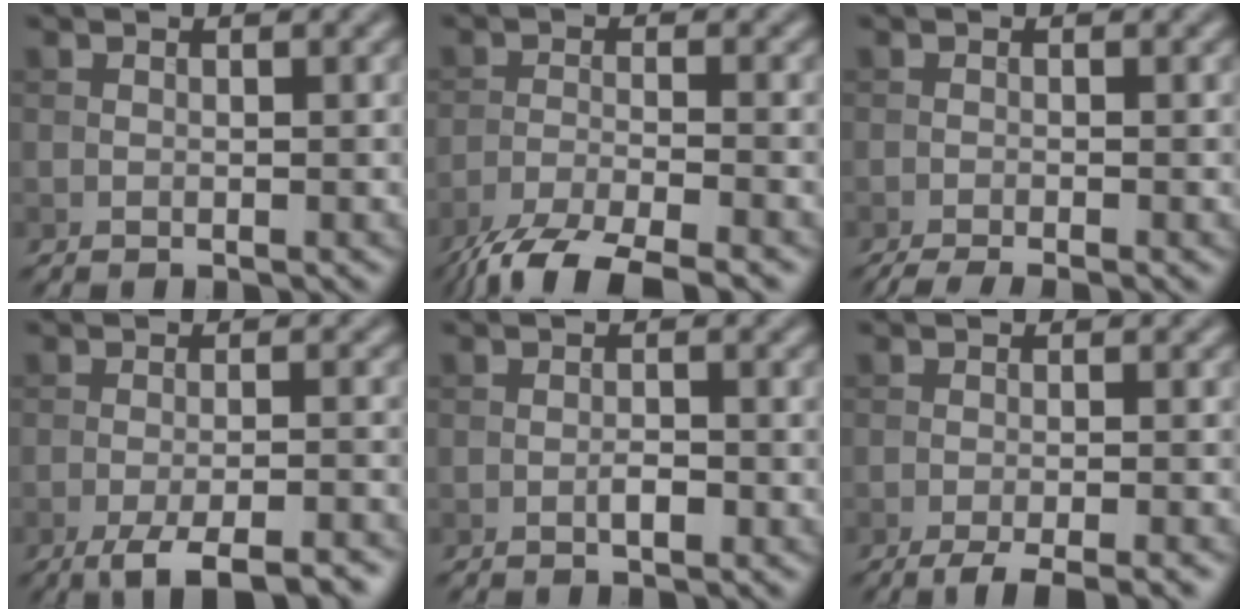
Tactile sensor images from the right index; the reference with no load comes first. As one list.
[{"total": 6.9, "force": [-5.5, 1.4, 4.0], "torque": [-0.068, -0.010, -0.107]}, {"total": 3.3, "force": [-2.4, 0.5, 2.2], "torque": [-0.034, 0.000, -0.046]}, {"total": 6.3, "force": [-4.3, 1.5, 4.4], "torque": [-0.065, -0.007, -0.065]}, {"total": 1.3, "force": [-0.6, 0.4, 1.1], "torque": [-0.020, 0.000, -0.010]}, {"total": 4.1, "force": [-2.8, 0.8, 2.9], "torque": [-0.040, 0.000, -0.047]}]